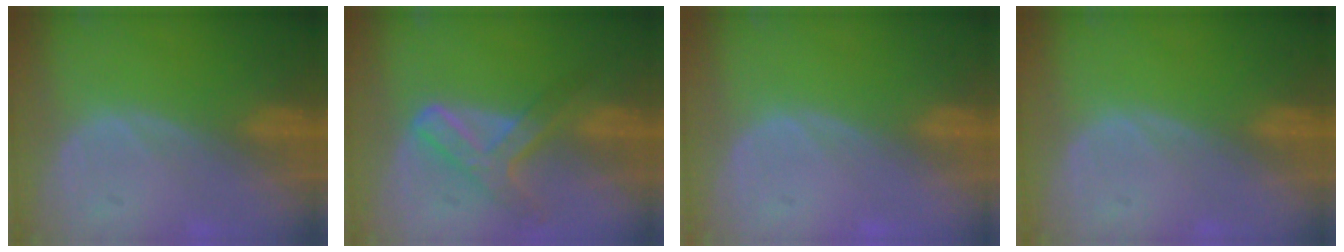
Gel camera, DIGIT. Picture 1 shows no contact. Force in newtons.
{"total": 7.2, "press": 6.0, "slide": 3.8}
{"total": 0.5, "press": 0.1, "slide": 0.5}
{"total": 0.0}